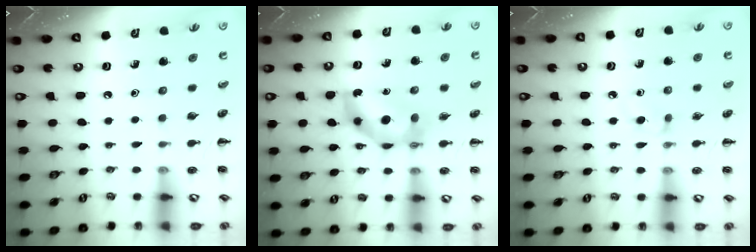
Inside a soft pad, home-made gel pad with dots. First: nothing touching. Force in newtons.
{"total": 7.7, "press": 7.5, "slide": 1.4}
{"total": 2.4, "press": 2.1, "slide": 1.1}